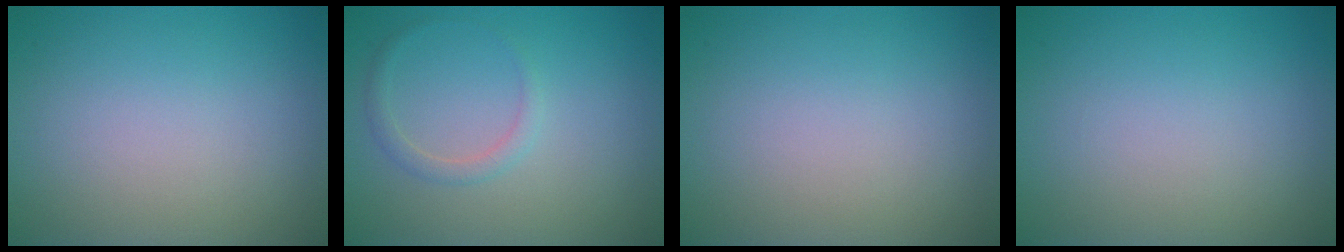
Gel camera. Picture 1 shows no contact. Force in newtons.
{"total": 1.3, "press": 1.3, "slide": 0.1}
{"total": 0.0}
{"total": 0.0}